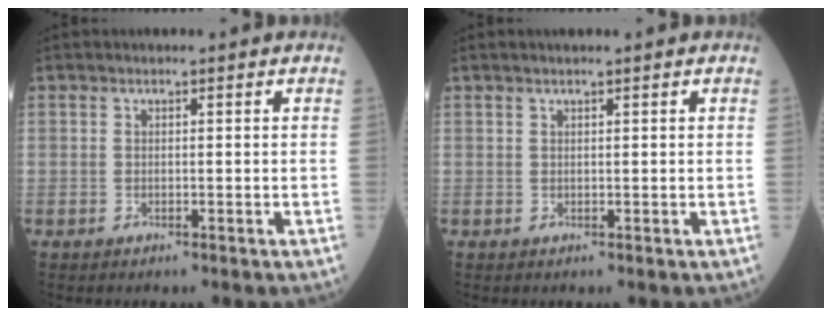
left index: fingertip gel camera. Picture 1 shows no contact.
{"total": 0.7, "force": [0.4, -0.1, 0.5], "torque": [-0.011, 0.005, 0.010]}